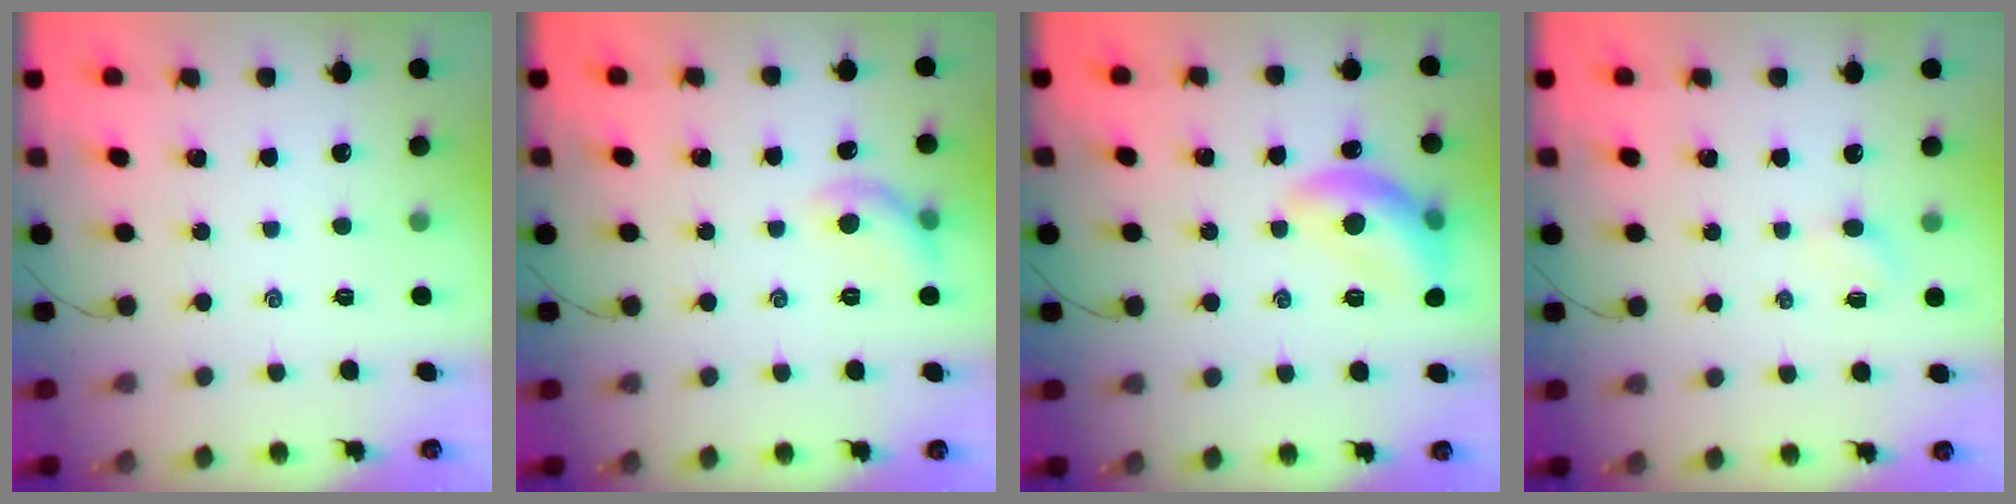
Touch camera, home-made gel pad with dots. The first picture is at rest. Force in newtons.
{"total": 7.6, "press": 7.5, "slide": 0.7}
{"total": 12.5, "press": 12.4, "slide": 1.0}
{"total": 1.6, "press": 1.5, "slide": 0.6}